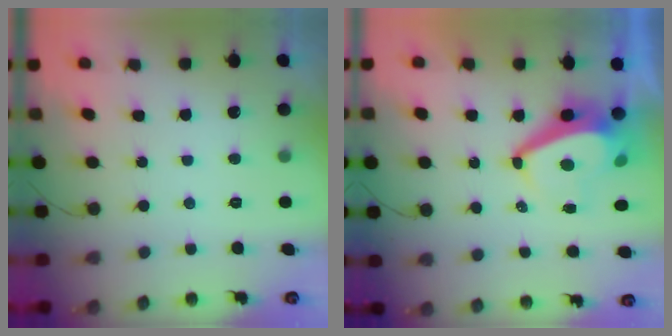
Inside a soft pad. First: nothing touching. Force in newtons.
{"total": 6.6, "press": 6.6, "slide": 0.5}